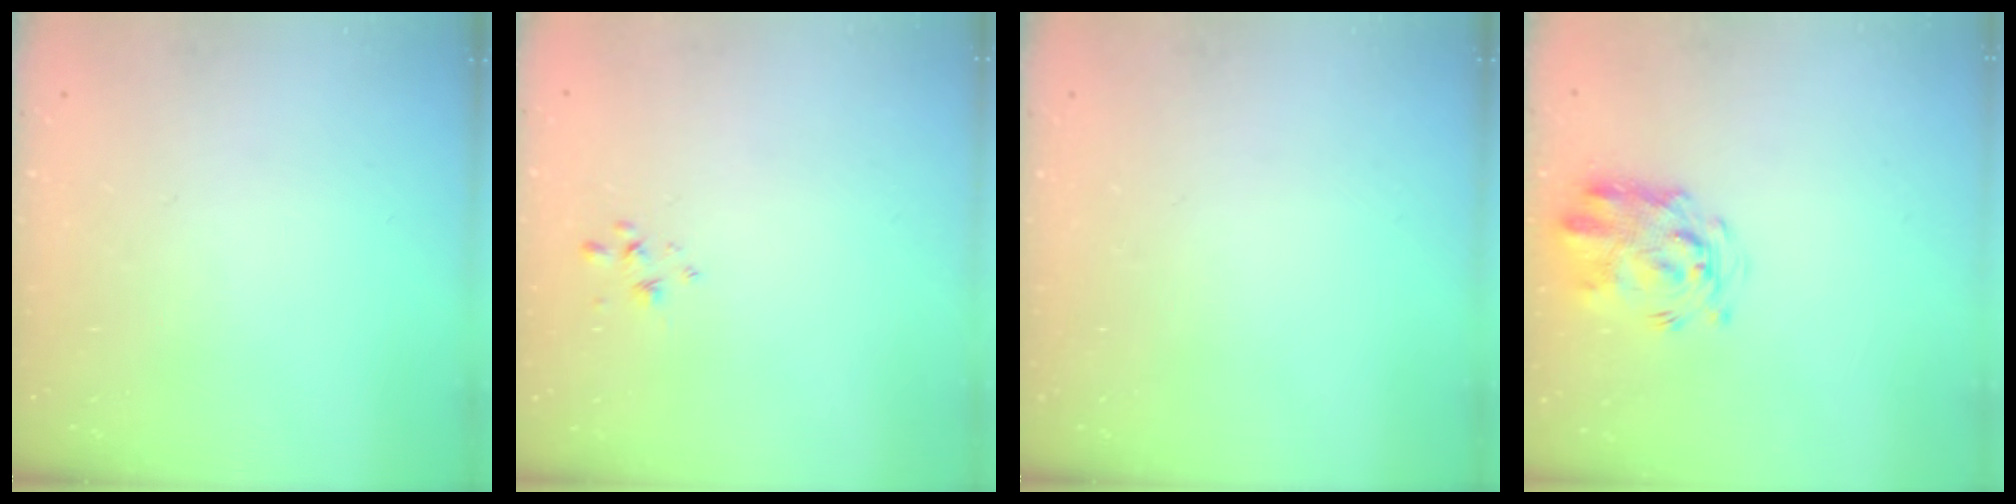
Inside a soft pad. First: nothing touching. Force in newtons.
{"total": 1.7, "press": 1.6, "slide": 0.5}
{"total": 0.0}
{"total": 4.1, "press": 4.0, "slide": 1.0}